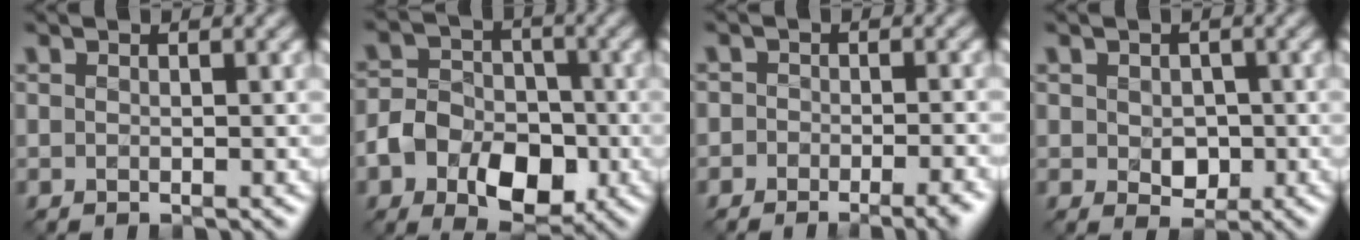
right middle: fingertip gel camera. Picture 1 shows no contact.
{"total": 8.3, "force": [-3.4, 5.8, 4.8], "torque": [-0.074, -0.004, -0.072]}
{"total": 4.9, "force": [-3.7, 2.3, 2.3], "torque": [0.000, 0.007, -0.046]}
{"total": 2.5, "force": [-0.2, 2.0, 1.6], "torque": [-0.027, -0.007, -0.003]}